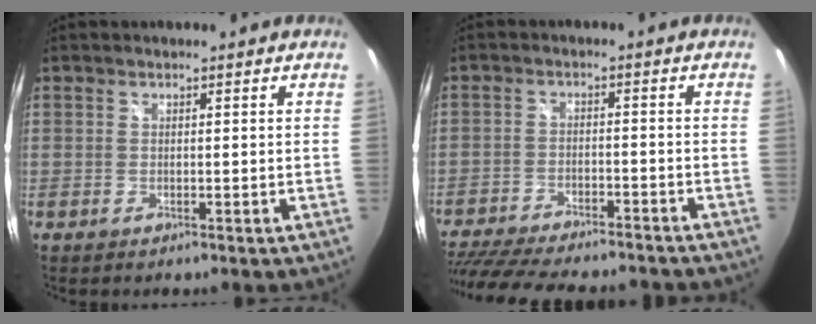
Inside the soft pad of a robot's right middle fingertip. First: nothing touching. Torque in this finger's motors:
{"motor_torque": [1.08, -1.05, 0.42, 0.16]}